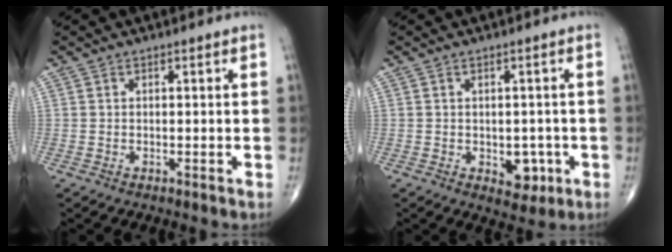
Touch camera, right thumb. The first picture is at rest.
{"total": 4.9, "force": [-1.3, 3.3, 3.4], "torque": [-0.015, 0.001, -0.009]}